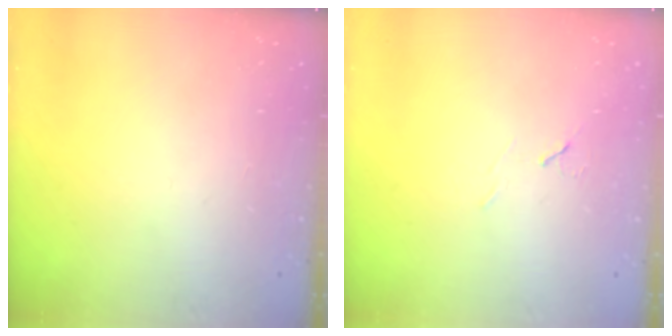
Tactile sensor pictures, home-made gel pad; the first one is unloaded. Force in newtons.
{"total": 6.0, "press": 5.3, "slide": 2.8}